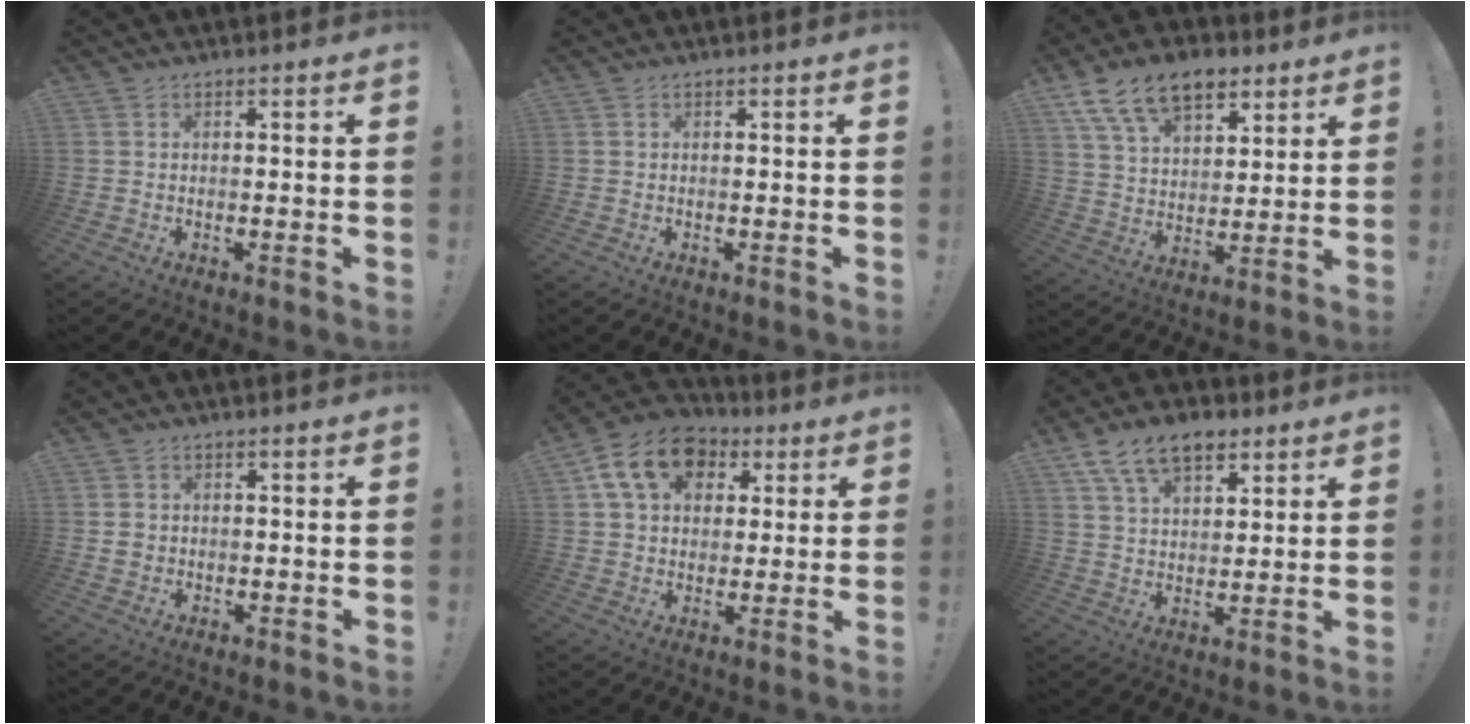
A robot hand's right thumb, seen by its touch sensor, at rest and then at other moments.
{"total": 0.0}
{"total": 15.7, "force": [9.2, 9.2, 8.7], "torque": [-0.149, -0.041, 0.173]}
{"total": 2.1, "force": [0.3, 2.0, 0.7], "torque": [-0.004, 0.000, 0.006]}
{"total": 15.4, "force": [6.1, 11.3, 8.4], "torque": [-0.130, -0.012, 0.117]}
{"total": 11.9, "force": [7.2, 6.8, 6.6], "torque": [-0.120, -0.020, 0.139]}